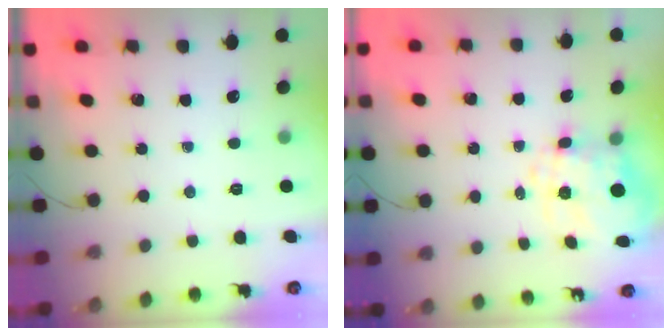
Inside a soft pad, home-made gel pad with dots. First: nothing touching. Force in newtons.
{"total": 9.6, "press": 9.4, "slide": 1.9}